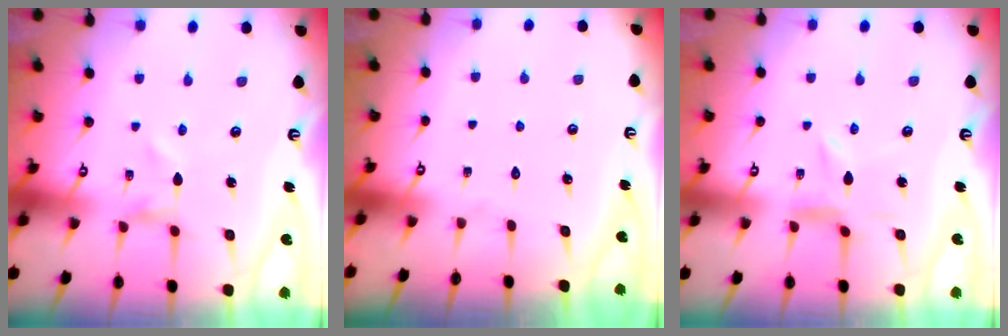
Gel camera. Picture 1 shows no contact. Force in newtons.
{"total": 1.7, "press": 1.7, "slide": 0.2}
{"total": 2.8, "press": 2.7, "slide": 0.3}